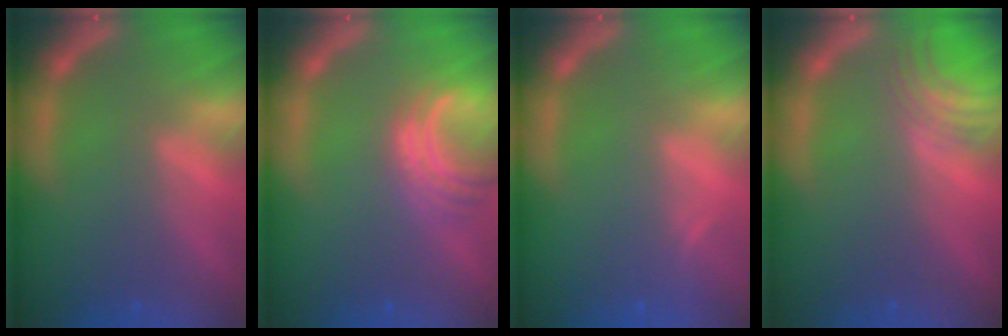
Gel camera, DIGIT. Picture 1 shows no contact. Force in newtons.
{"total": 4.5}
{"total": 0.9}
{"total": 3.9}